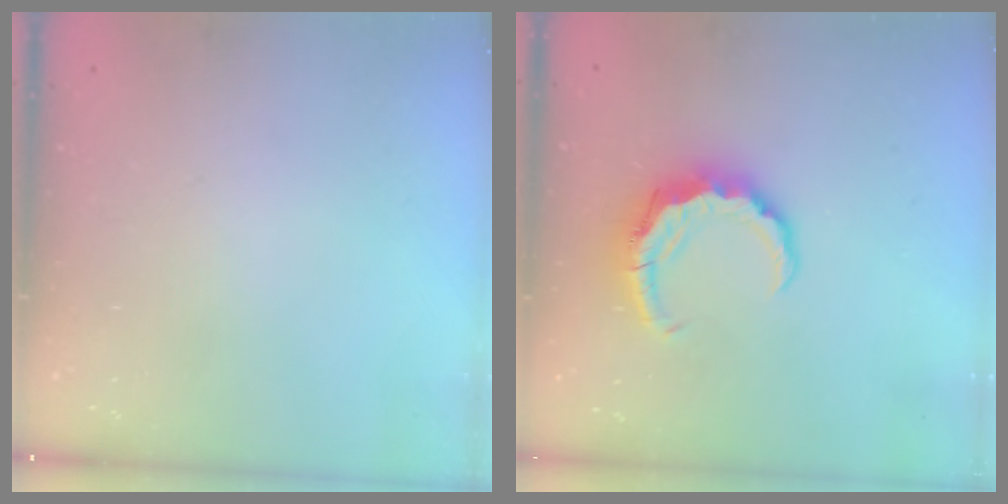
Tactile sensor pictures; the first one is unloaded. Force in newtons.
{"total": 7.5, "press": 7.5, "slide": 1.0}